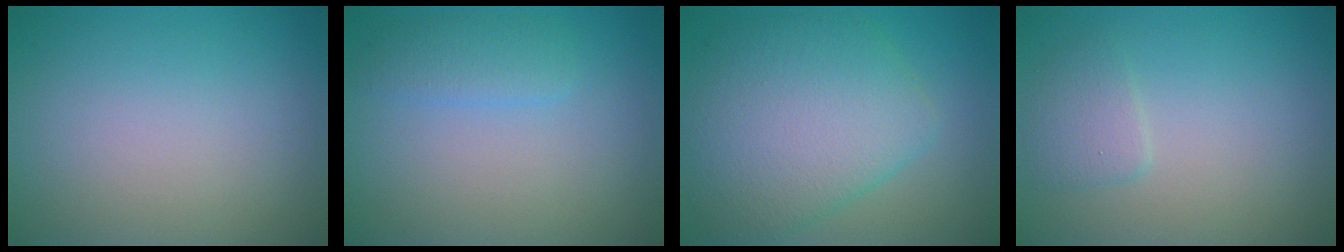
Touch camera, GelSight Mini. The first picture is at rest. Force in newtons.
{"total": 1.9, "press": 1.9, "slide": 0.2}
{"total": 7.9, "press": 7.9, "slide": 0.3}
{"total": 1.7, "press": 1.7, "slide": 0.0}